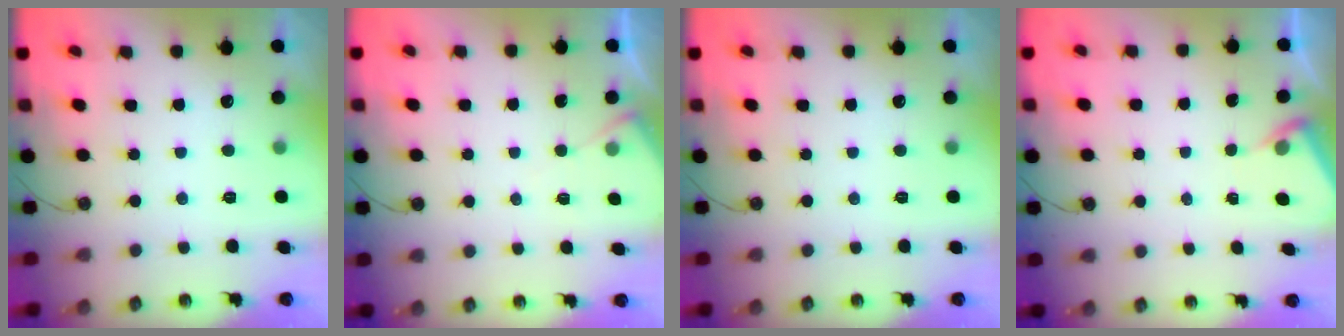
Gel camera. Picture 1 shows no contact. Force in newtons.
{"total": 4.9, "press": 4.8, "slide": 0.6}
{"total": 0.0}
{"total": 3.3, "press": 3.3, "slide": 0.5}